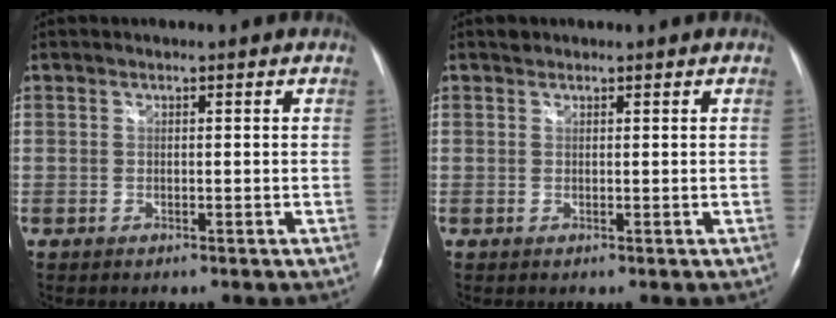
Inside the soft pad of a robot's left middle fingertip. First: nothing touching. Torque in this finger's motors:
{"motor_torque": [-0.06, 0.12, -0.11, -0.01]}